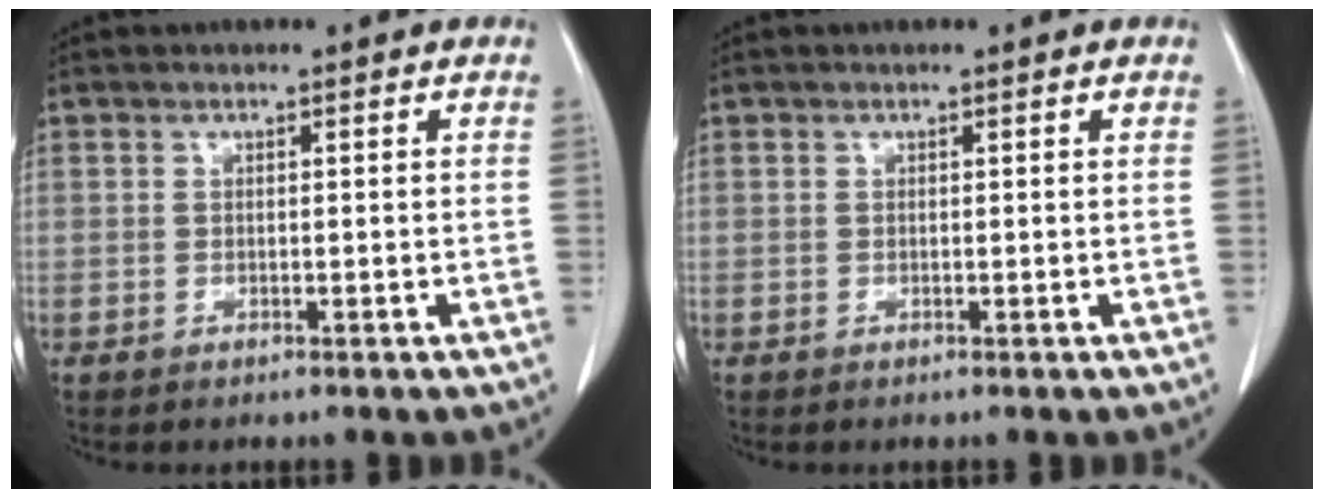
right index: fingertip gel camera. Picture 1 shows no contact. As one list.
[{"total": 0.0}]